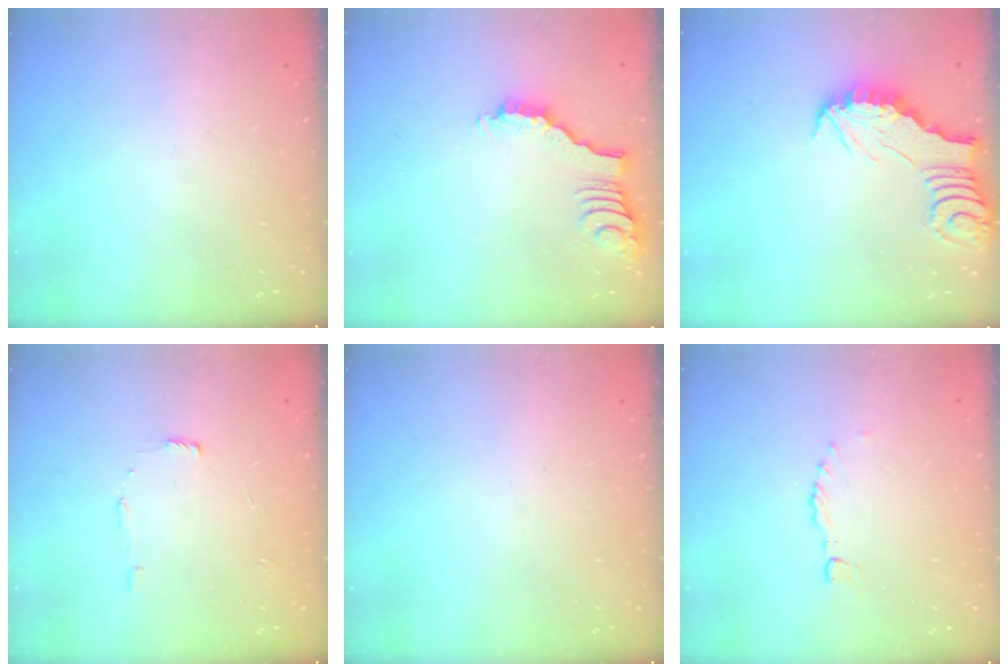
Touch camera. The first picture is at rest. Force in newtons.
{"total": 2.8, "press": 2.8, "slide": 0.3}
{"total": 2.5, "press": 2.5, "slide": 0.2}
{"total": 4.4, "press": 4.4, "slide": 0.4}
{"total": 0.0}
{"total": 0.0}